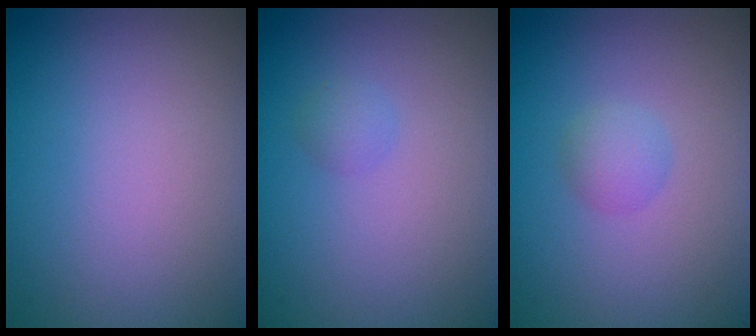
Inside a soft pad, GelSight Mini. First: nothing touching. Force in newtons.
{"total": 1.0, "press": 1.0, "slide": 0.1}
{"total": 1.5, "press": 1.5, "slide": 0.1}